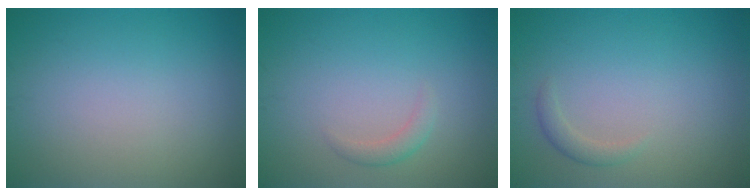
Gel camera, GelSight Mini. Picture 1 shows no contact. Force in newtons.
{"total": 1.2, "press": 1.2, "slide": 0.1}
{"total": 1.2, "press": 1.2, "slide": 0.1}